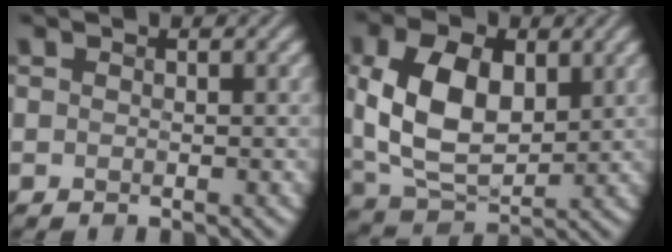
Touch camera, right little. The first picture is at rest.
{"total": 9.2, "force": [1.2, 5.8, 7.0], "torque": [-0.168, 0.000, 0.027]}